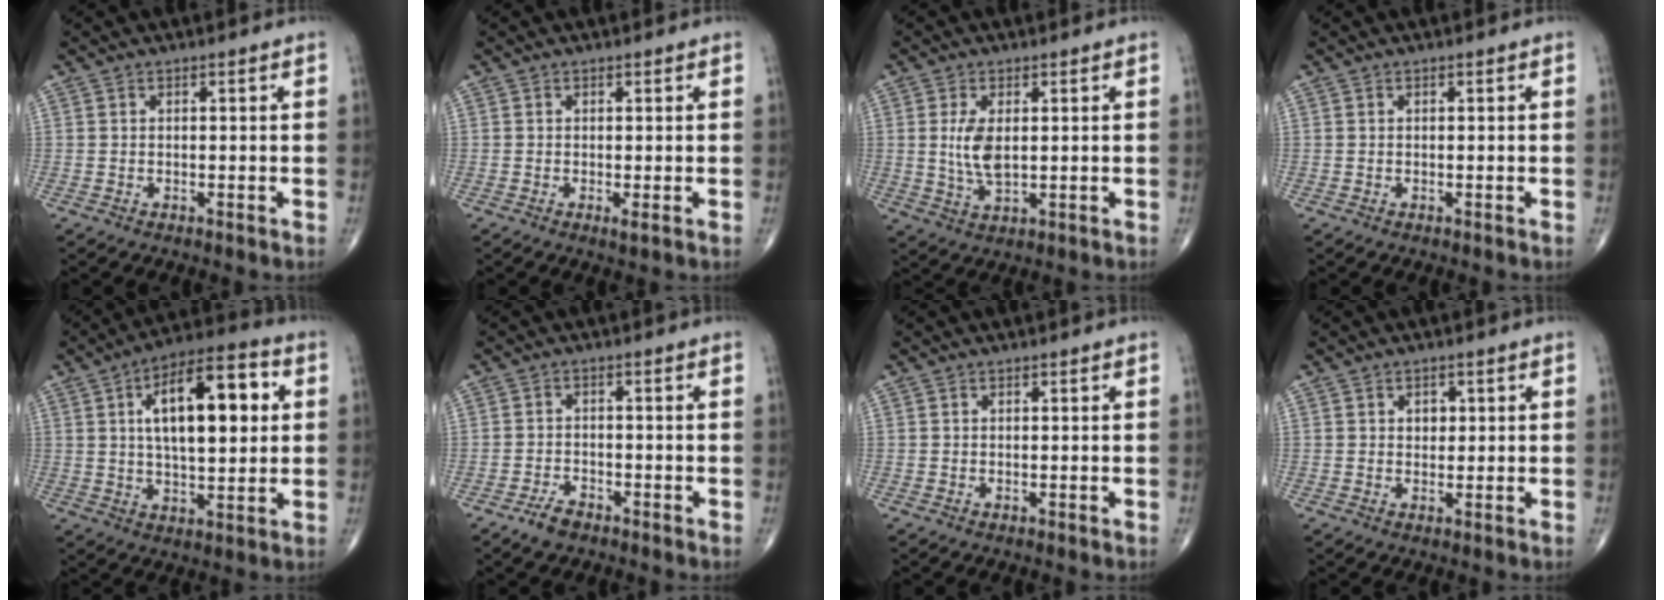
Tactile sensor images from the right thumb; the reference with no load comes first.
{"total": 1.0, "force": [-0.2, 0.1, 1.0], "torque": [-0.018, -0.005, -0.005]}
{"total": 6.0, "force": [0.8, 2.9, 5.2], "torque": [-0.105, -0.010, 0.020]}
{"total": 0.0}
{"total": 17.8, "force": [4.0, 7.6, 15.6], "torque": [-0.224, 0.011, 0.060]}
{"total": 3.2, "force": [-2.4, 1.5, 1.5], "torque": [-0.029, 0.010, -0.042]}
{"total": 0.0}
{"total": 1.9, "force": [0.5, 1.5, 1.1], "torque": [-0.006, -0.001, 0.007]}